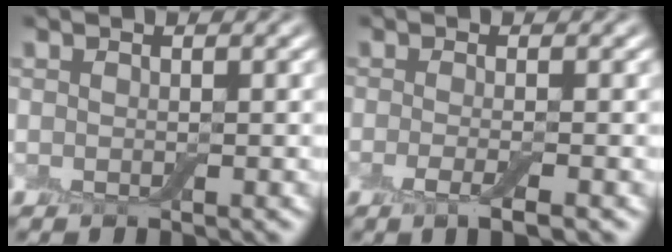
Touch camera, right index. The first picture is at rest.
{"total": 2.6, "force": [-1.0, 0.6, 2.3], "torque": [-0.036, -0.004, -0.023]}